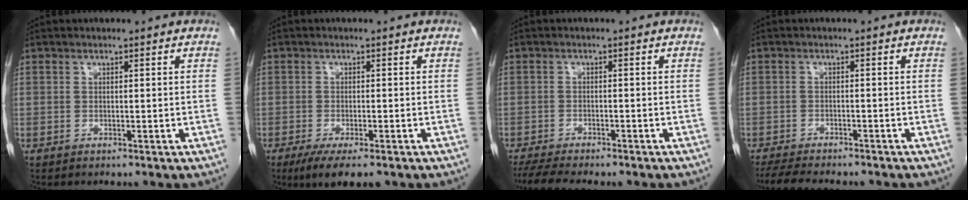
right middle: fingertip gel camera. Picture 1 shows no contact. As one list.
[{"total": 6.6, "force": [-4.6, 1.6, 4.5], "torque": [-0.066, -0.016, -0.068]}, {"total": 8.3, "force": [-7.1, 1.4, 4.1], "torque": [-0.065, -0.008, -0.107]}, {"total": 10.5, "force": [-9.2, 2.0, 4.7], "torque": [-0.073, -0.011, -0.130]}]